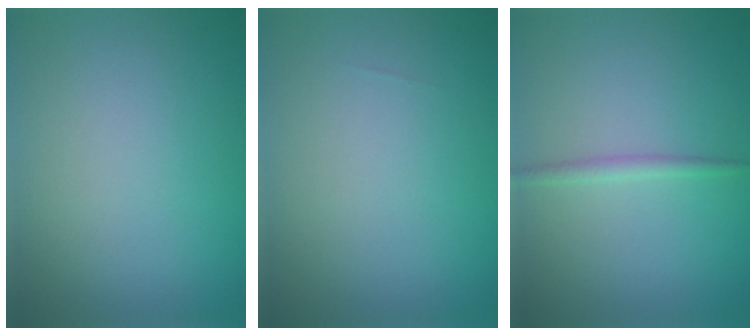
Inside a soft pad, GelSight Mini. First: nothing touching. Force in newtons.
{"total": 0.0}
{"total": 1.2, "press": 1.2, "slide": 0.1}